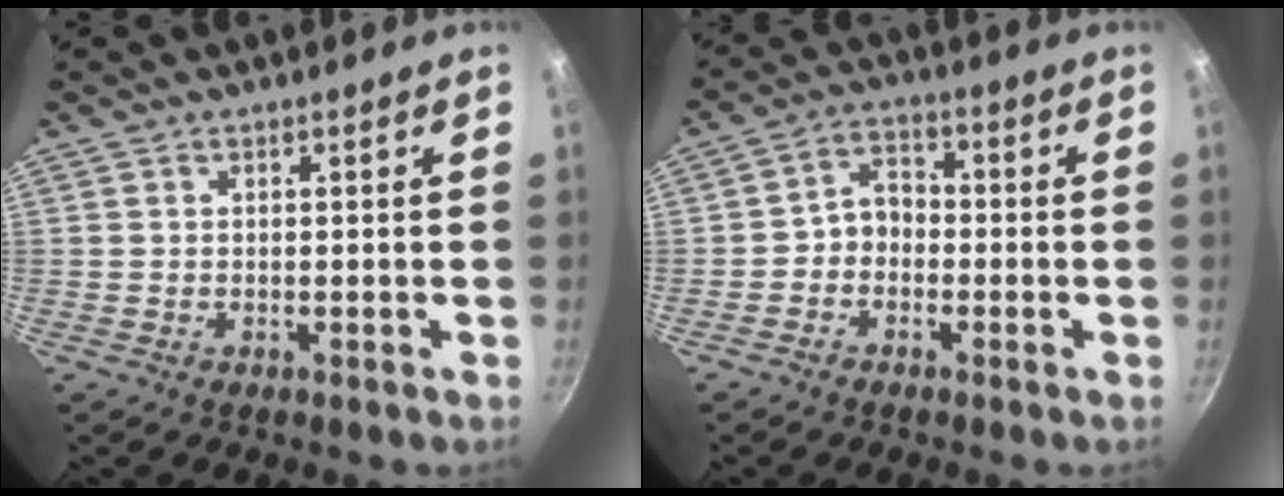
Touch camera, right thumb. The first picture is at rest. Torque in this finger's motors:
{"motor_torque": [-0.30, 0.42, 0.30, 0.41, 0.03]}